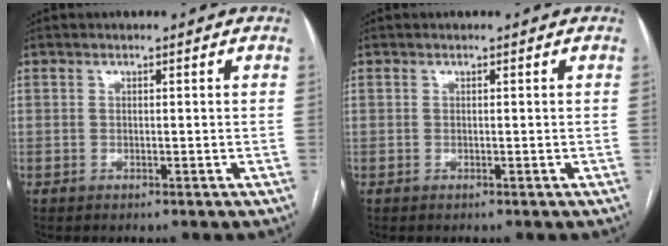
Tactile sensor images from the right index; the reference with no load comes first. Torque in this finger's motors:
{"motor_torque": [0.00, 0.00, 0.00, 0.00]}